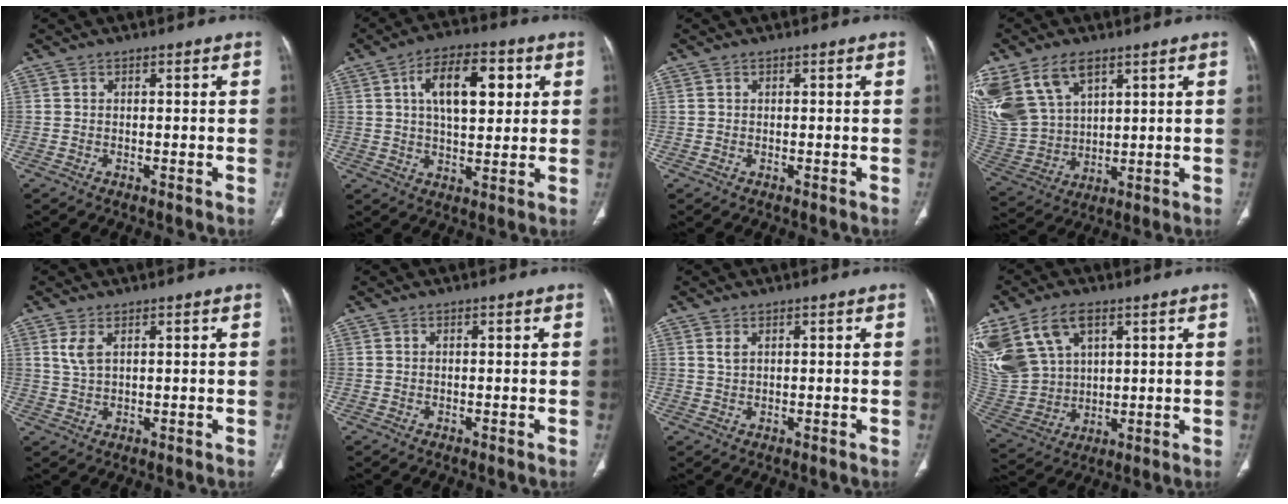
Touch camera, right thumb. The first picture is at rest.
{"total": 12.8, "force": [3.8, 6.3, 10.5], "torque": [-0.147, 0.000, 0.061]}
{"total": 0.6, "force": [0.4, 0.3, 0.3], "torque": [-0.005, 0.007, 0.009]}
{"total": 17.6, "force": [9.1, 10.9, 10.4], "torque": [-0.225, -0.020, 0.196]}
{"total": 3.1, "force": [1.4, 1.4, 2.4], "torque": [-0.055, 0.000, 0.038]}
{"total": 0.0}
{"total": 1.3, "force": [0.7, 0.6, 0.8], "torque": [-0.017, 0.002, 0.020]}
{"total": 19.0, "force": [8.6, 12.6, 11.3], "torque": [-0.251, -0.007, 0.187]}